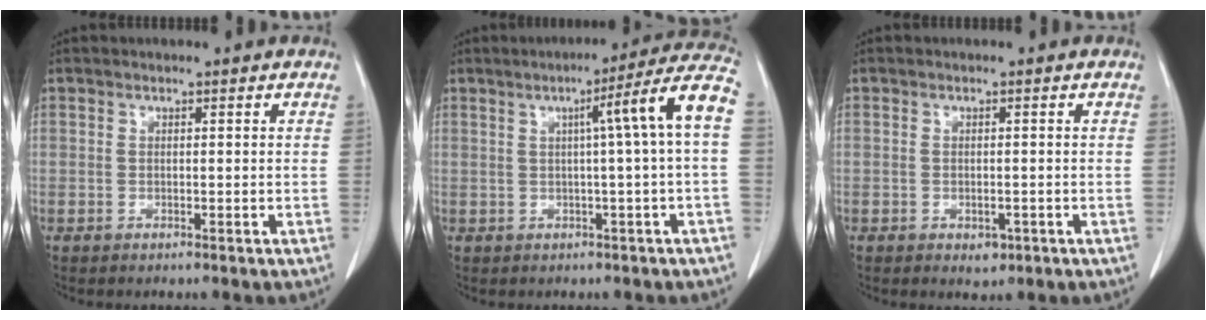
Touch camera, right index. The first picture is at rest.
{"total": 10.0, "force": [1.3, -1.4, 9.8], "torque": [-0.123, 0.023, 0.013]}
{"total": 1.8, "force": [-0.8, 1.2, 1.1], "torque": [-0.015, 0.002, 0.000]}